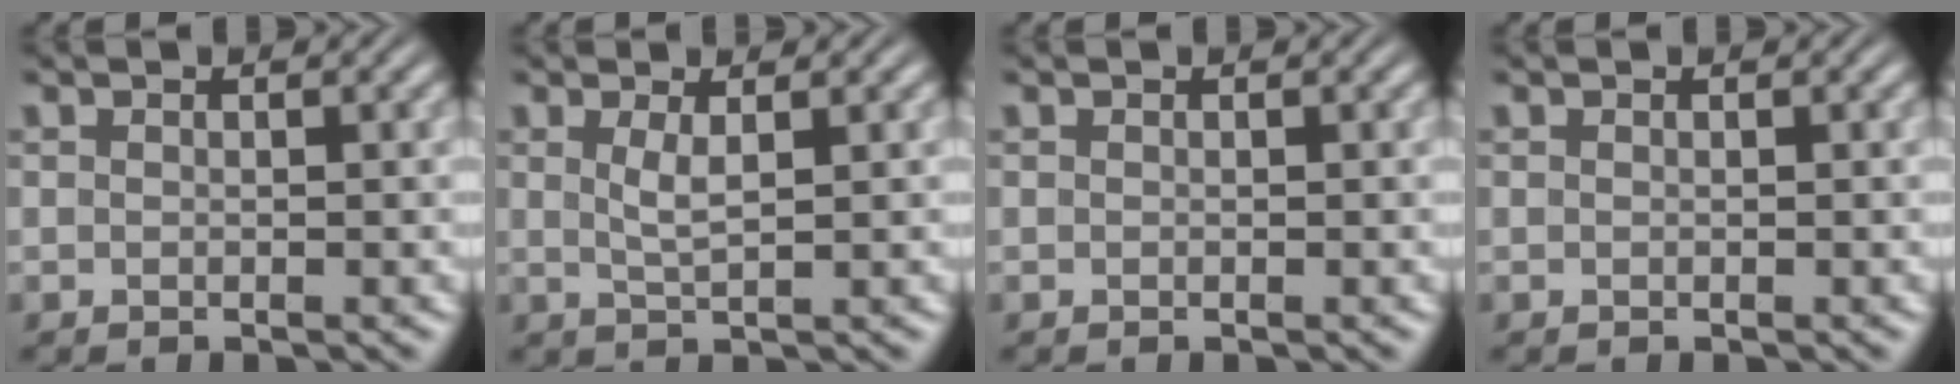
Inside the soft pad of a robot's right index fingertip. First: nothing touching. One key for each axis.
{"total": 1.7, "fx": 0.5, "fy": 0.0, "fz": 1.6, "tx": -0.036, "ty": -0.011, "tz": 0.019}
{"total": 0.0}
{"total": 0.0}